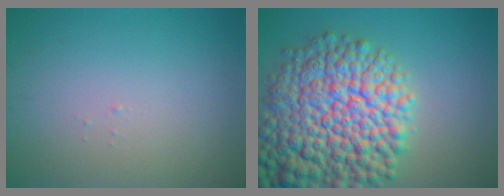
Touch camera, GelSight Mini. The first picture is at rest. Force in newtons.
{"total": 14.9, "press": 14.8, "slide": 0.7}